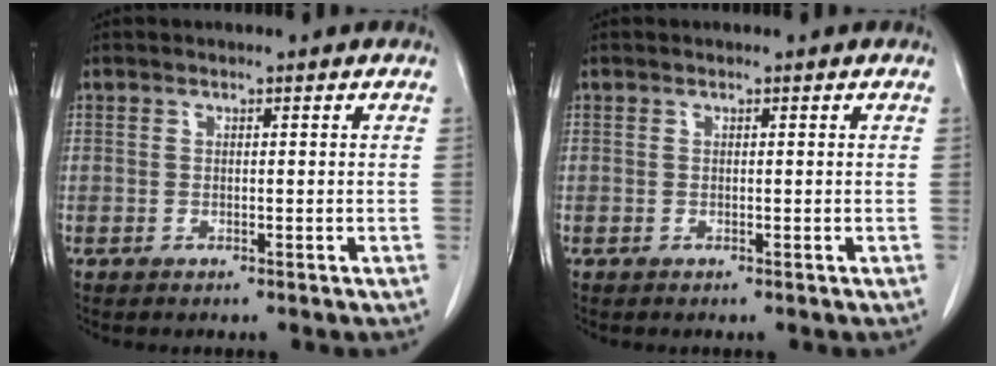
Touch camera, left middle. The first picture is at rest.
{"total": 0.0}